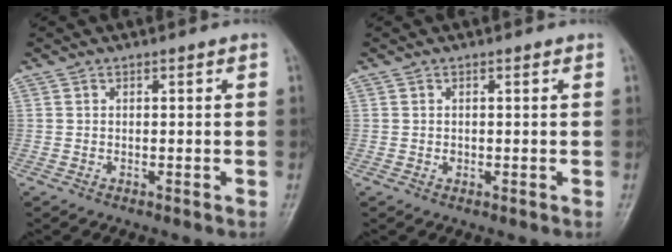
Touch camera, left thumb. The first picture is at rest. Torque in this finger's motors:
{"motor_torque": [-0.12, 0.15, 0.10, -0.12, 0.00]}